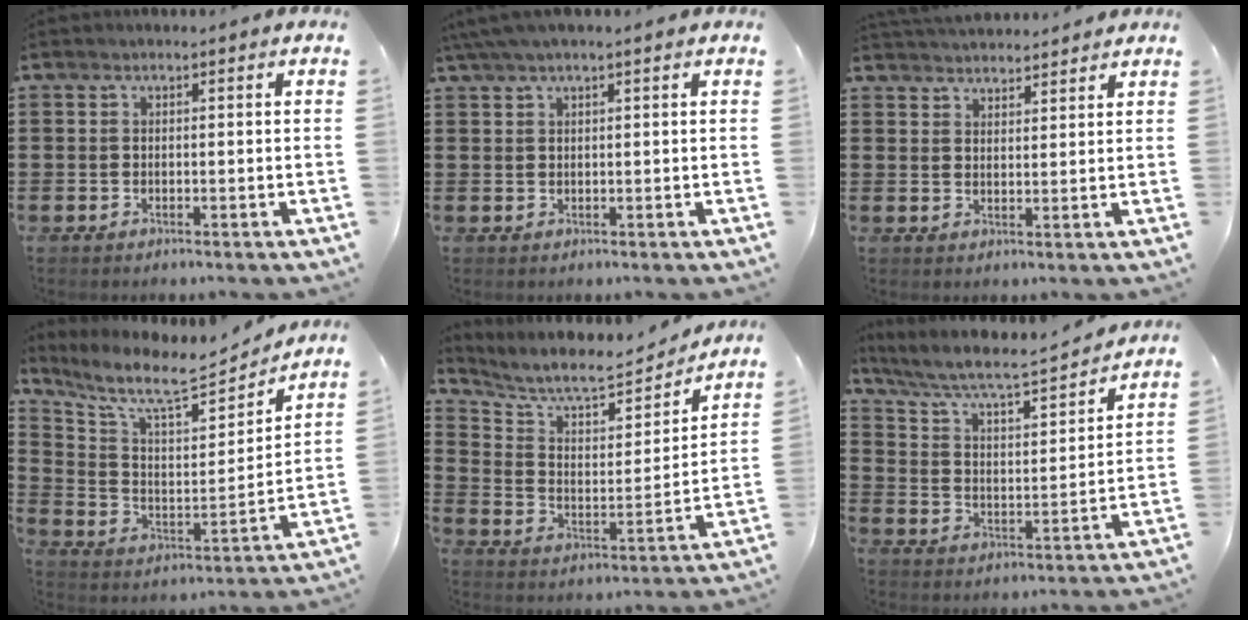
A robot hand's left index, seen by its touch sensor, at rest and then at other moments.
{"total": 2.5, "force": [1.6, 0.1, 1.9], "torque": [-0.039, 0.001, 0.030]}
{"total": 3.2, "force": [3.2, 0.3, -0.1], "torque": [-0.008, -0.009, 0.061]}
{"total": 9.2, "force": [7.8, 1.9, 4.4], "torque": [-0.115, -0.052, 0.130]}
{"total": 8.6, "force": [7.9, 1.2, 3.4], "torque": [-0.102, -0.051, 0.134]}
{"total": 5.6, "force": [4.8, 0.5, 2.8], "torque": [-0.076, -0.037, 0.071]}